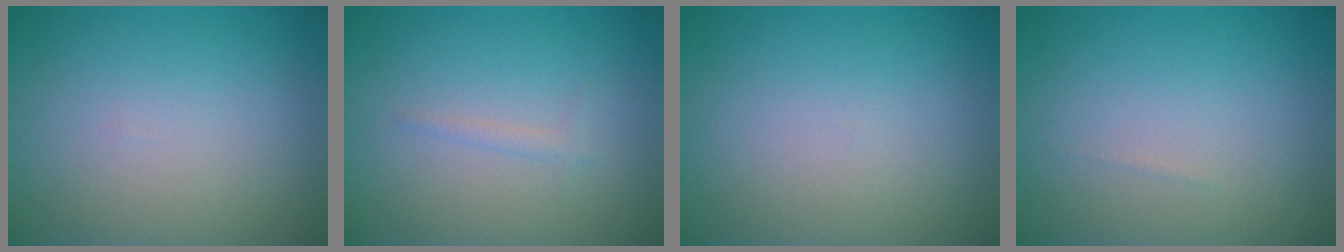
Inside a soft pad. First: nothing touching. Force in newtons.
{"total": 1.0, "press": 1.0, "slide": 0.1}
{"total": 0.0}
{"total": 0.0}